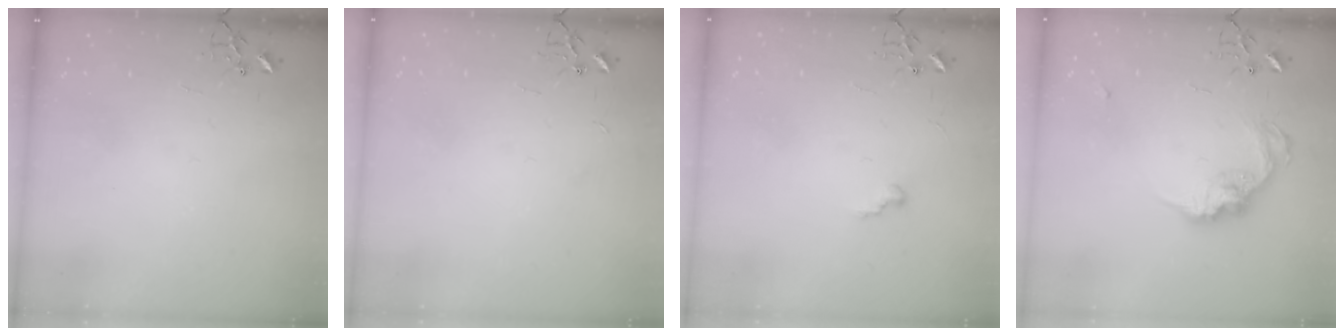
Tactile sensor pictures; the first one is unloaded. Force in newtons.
{"total": 2.4, "press": 2.4, "slide": 0.3}
{"total": 5.7, "press": 5.7, "slide": 0.5}
{"total": 13.5, "press": 13.5, "slide": 0.8}